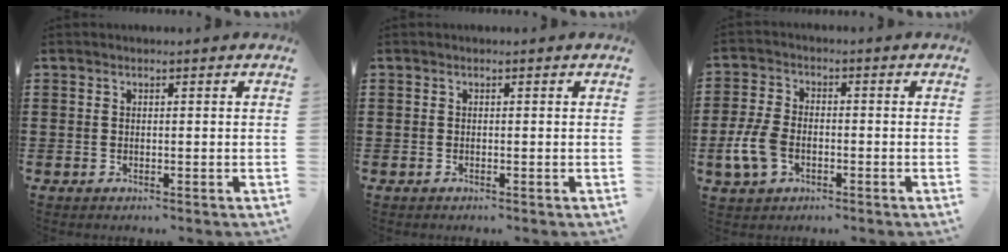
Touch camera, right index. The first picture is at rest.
{"total": 0.0}
{"total": 5.6, "force": [-1.8, 3.5, 4.0], "torque": [-0.105, -0.003, -0.040]}